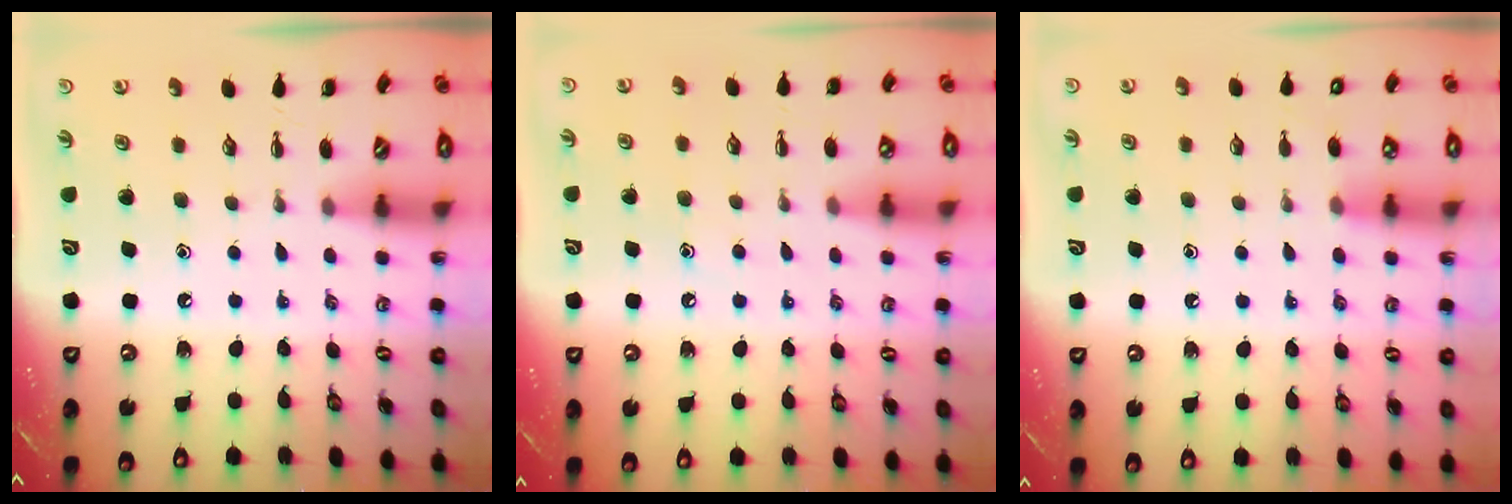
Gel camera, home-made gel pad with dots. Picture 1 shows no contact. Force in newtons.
{"total": 6.2, "press": 6.0, "slide": 1.6}
{"total": 8.4, "press": 8.2, "slide": 2.0}